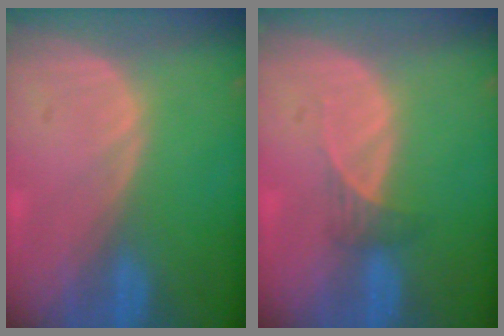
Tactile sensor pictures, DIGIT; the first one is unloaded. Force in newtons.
{"total": 1.8, "press": 1.6, "slide": 0.8}